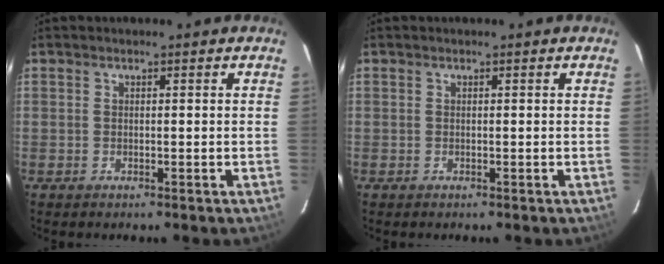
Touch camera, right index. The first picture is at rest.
{"total": 0.0}